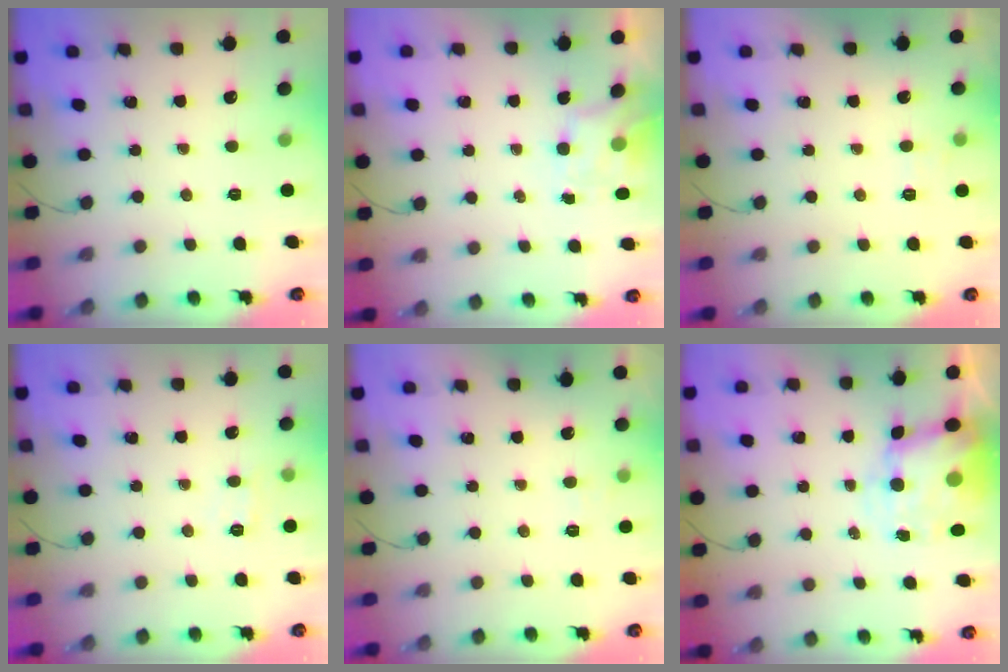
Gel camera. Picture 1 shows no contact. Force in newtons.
{"total": 3.6, "press": 3.5, "slide": 0.9}
{"total": 4.7, "press": 4.5, "slide": 1.2}
{"total": 6.1, "press": 5.9, "slide": 1.6}
{"total": 2.6, "press": 2.1, "slide": 1.5}
{"total": 9.0, "press": 8.8, "slide": 2.0}